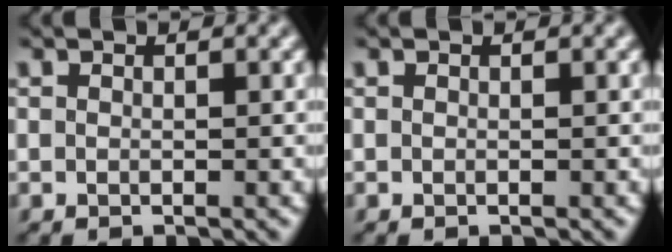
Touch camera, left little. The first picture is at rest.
{"total": 0.0}